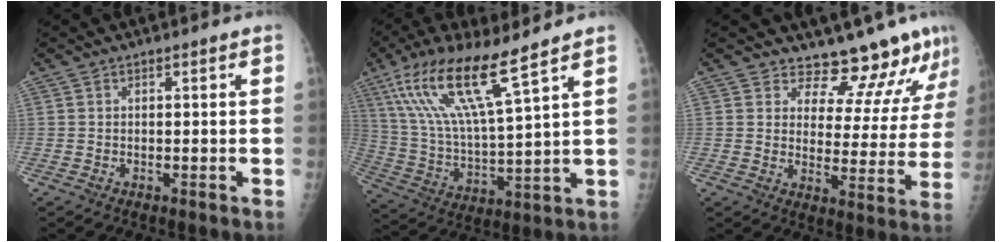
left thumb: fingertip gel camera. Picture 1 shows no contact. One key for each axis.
{"total": 18.1, "fx": 10.2, "fy": 2.5, "fz": 14.7, "tx": -0.301, "ty": -0.035, "tz": 0.200}
{"total": 12.6, "fx": 11.9, "fy": 3.4, "fz": 2.2, "tx": 0.016, "ty": -0.096, "tz": 0.149}